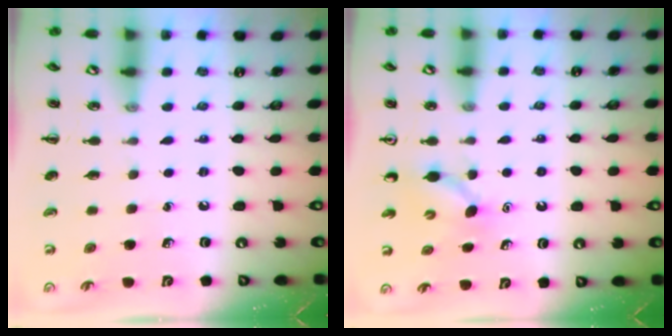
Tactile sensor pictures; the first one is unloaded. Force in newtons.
{"total": 2.9, "press": 2.7, "slide": 1.1}